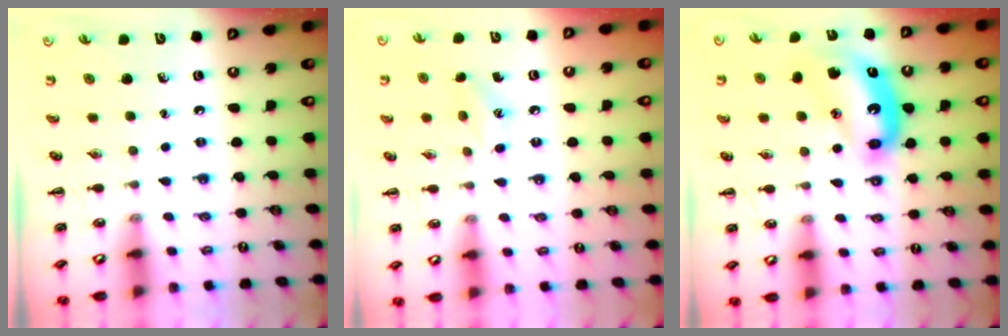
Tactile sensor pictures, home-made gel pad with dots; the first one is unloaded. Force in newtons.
{"total": 9.0, "press": 8.8, "slide": 1.9}
{"total": 12.8, "press": 12.7, "slide": 1.4}